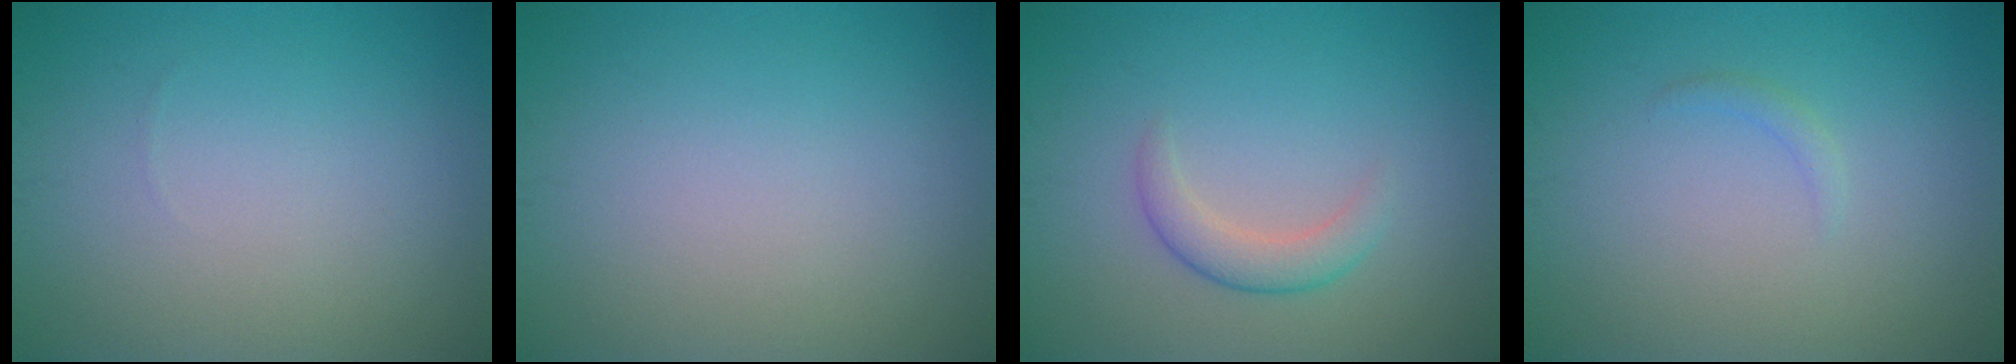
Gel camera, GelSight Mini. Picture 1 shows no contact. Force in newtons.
{"total": 0.0}
{"total": 2.3, "press": 2.3, "slide": 0.1}
{"total": 0.7, "press": 0.7, "slide": 0.1}